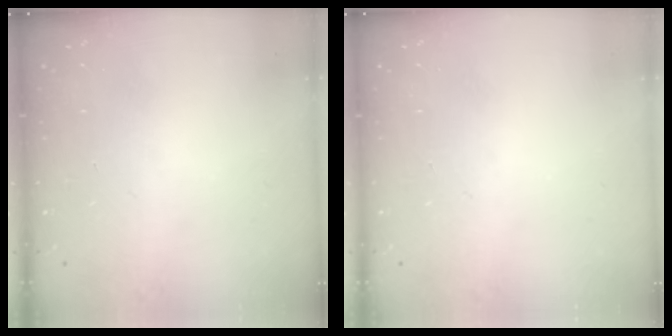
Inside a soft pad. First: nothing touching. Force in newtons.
{"total": 0.0}